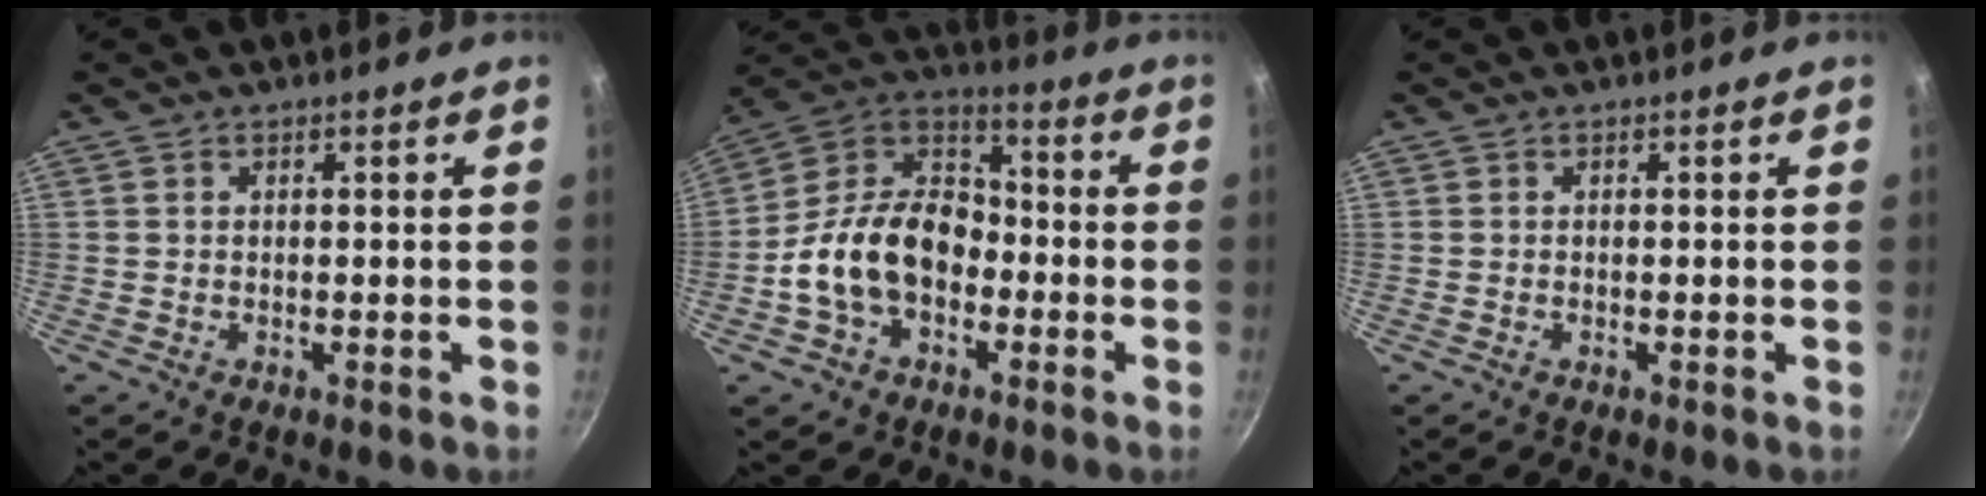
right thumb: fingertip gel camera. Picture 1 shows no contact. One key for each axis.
{"total": 16.6, "fx": -4.3, "fy": 11.7, "fz": 11.0, "tx": -0.157, "ty": 0.051, "tz": -0.094}
{"total": 0.0}